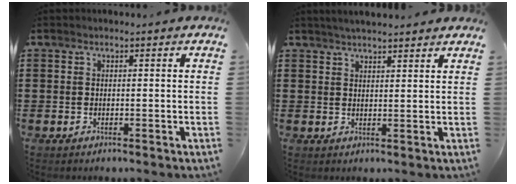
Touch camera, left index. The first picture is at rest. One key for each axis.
{"total": 2.4, "fx": 2.4, "fy": 0.2, "fz": 0.3, "tx": -0.013, "ty": -0.001, "tz": 0.046}